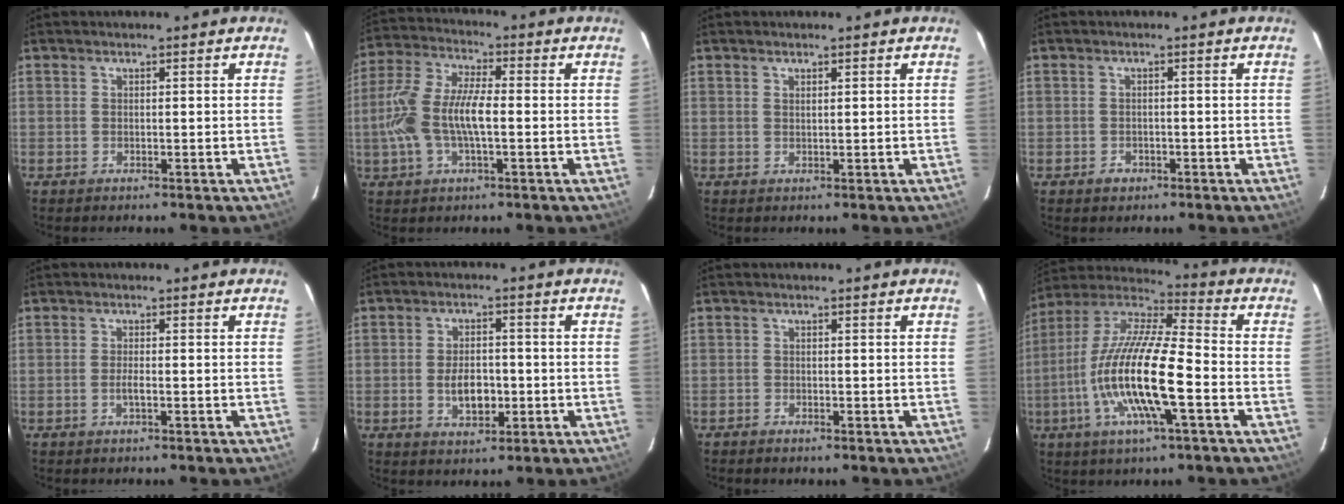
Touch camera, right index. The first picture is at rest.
{"total": 12.2, "force": [-1.5, 4.8, 11.2], "torque": [-0.244, 0.009, -0.031]}
{"total": 0.7, "force": [0.5, 0.2, 0.4], "torque": [-0.008, 0.001, 0.010]}
{"total": 2.0, "force": [-1.1, 1.7, 0.4], "torque": [-0.008, 0.003, -0.014]}
{"total": 1.7, "force": [-0.6, 0.3, 1.5], "torque": [-0.032, -0.001, -0.012]}
{"total": 6.3, "force": [-1.4, 3.6, 4.9], "torque": [-0.094, 0.001, -0.017]}
{"total": 0.9, "force": [-0.8, 0.5, 0.2], "torque": [-0.013, 0.001, -0.014]}
{"total": 19.1, "force": [-5.4, 3.6, 18.0], "torque": [-0.348, -0.016, -0.112]}